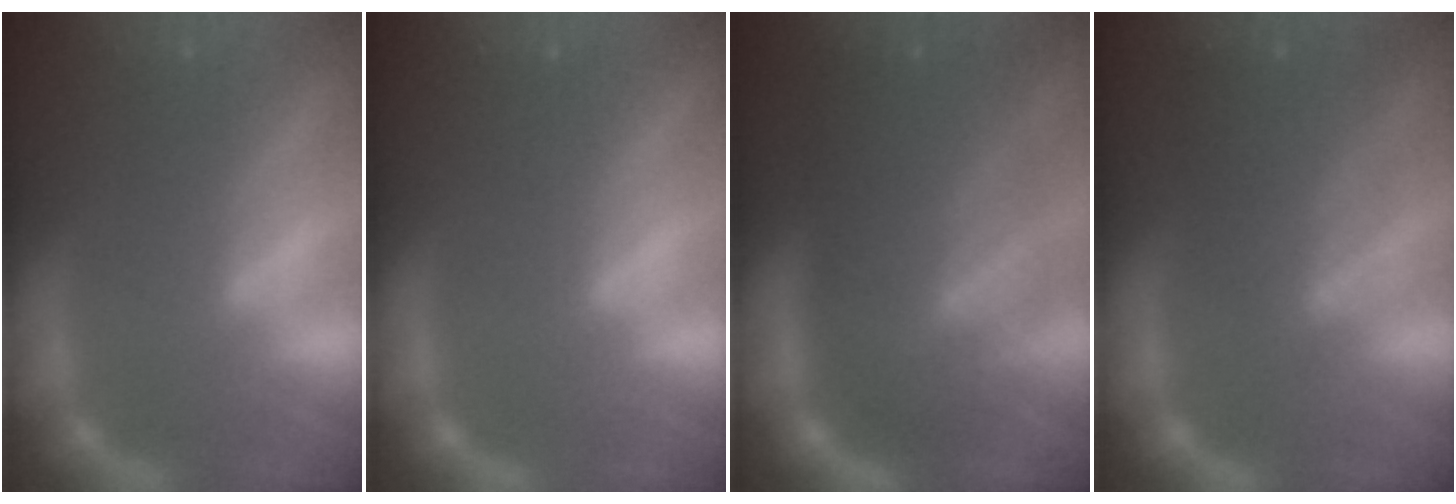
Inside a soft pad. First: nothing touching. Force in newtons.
{"total": 0.0}
{"total": 10.0}
{"total": 5.5}